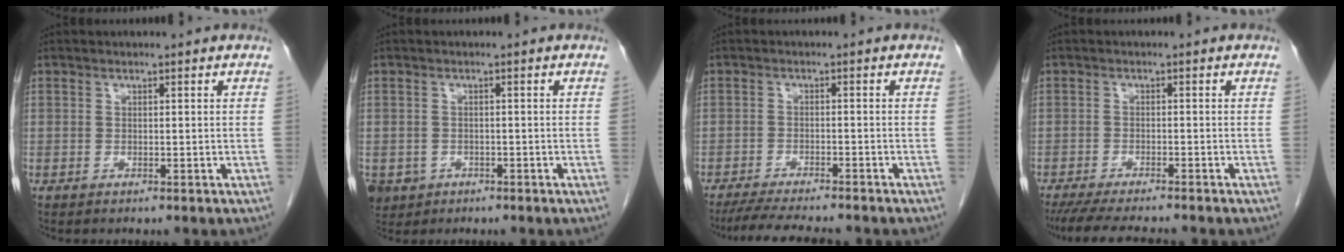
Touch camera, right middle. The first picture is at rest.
{"total": 5.1, "force": [-2.5, 4.2, 1.2], "torque": [-0.027, 0.001, -0.037]}
{"total": 9.5, "force": [-8.4, 1.0, 4.4], "torque": [-0.067, -0.018, -0.127]}
{"total": 9.1, "force": [-8.1, 0.6, 4.3], "torque": [-0.063, -0.020, -0.125]}